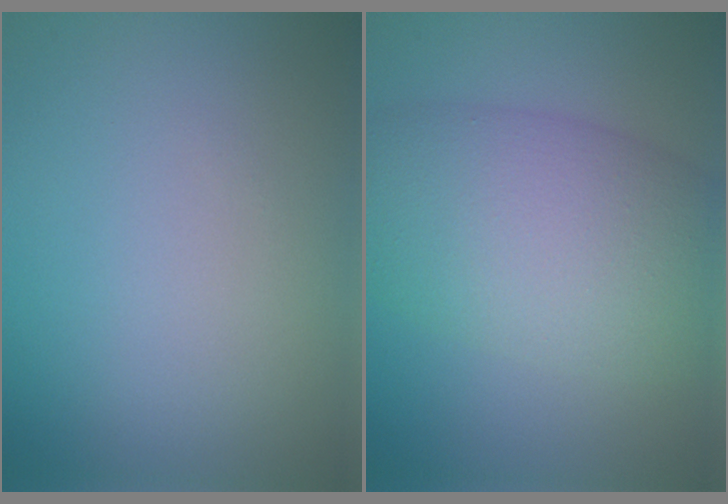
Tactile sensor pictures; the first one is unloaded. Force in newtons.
{"total": 9.6, "press": 9.6, "slide": 0.2}